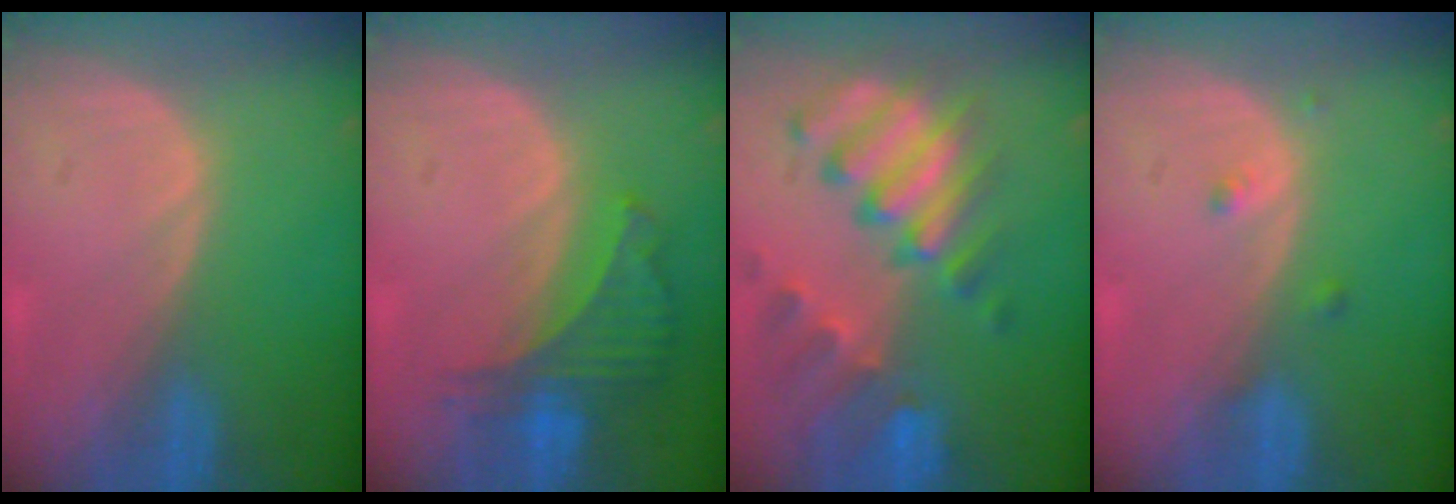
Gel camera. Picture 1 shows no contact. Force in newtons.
{"total": 6.3, "press": 5.9, "slide": 2.3}
{"total": 10.7, "press": 9.2, "slide": 5.5}
{"total": 1.3, "press": 1.3, "slide": 0.0}